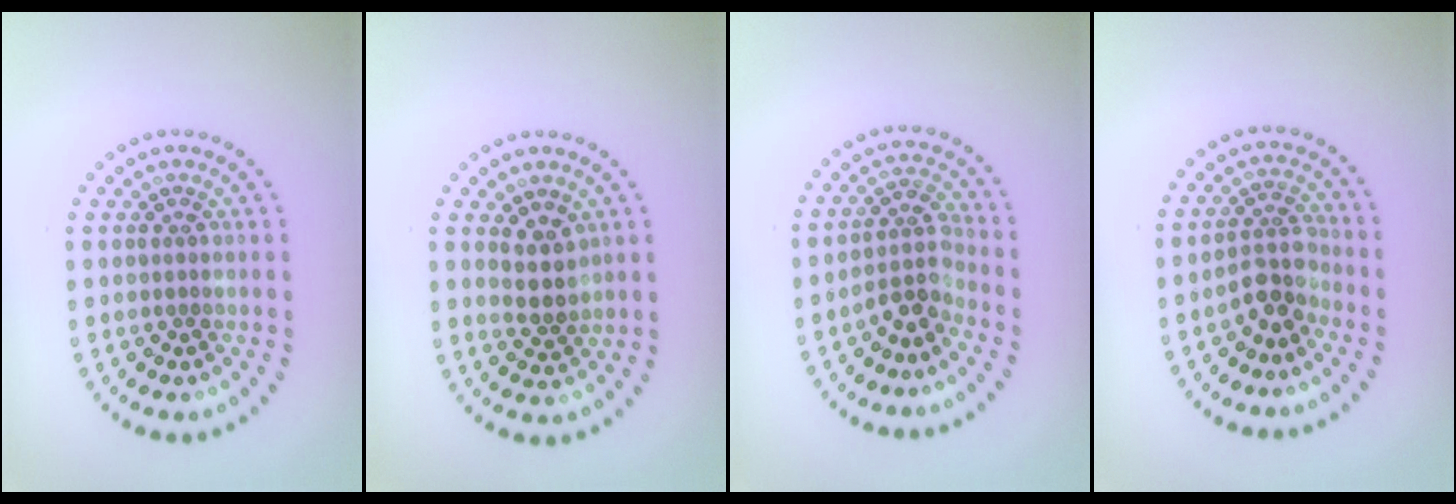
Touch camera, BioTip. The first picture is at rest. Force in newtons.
{"total": 2.4, "press": 2.0, "slide": 1.3}
{"total": 3.0, "press": 2.2, "slide": 2.0}
{"total": 2.9, "press": 2.4, "slide": 1.6}